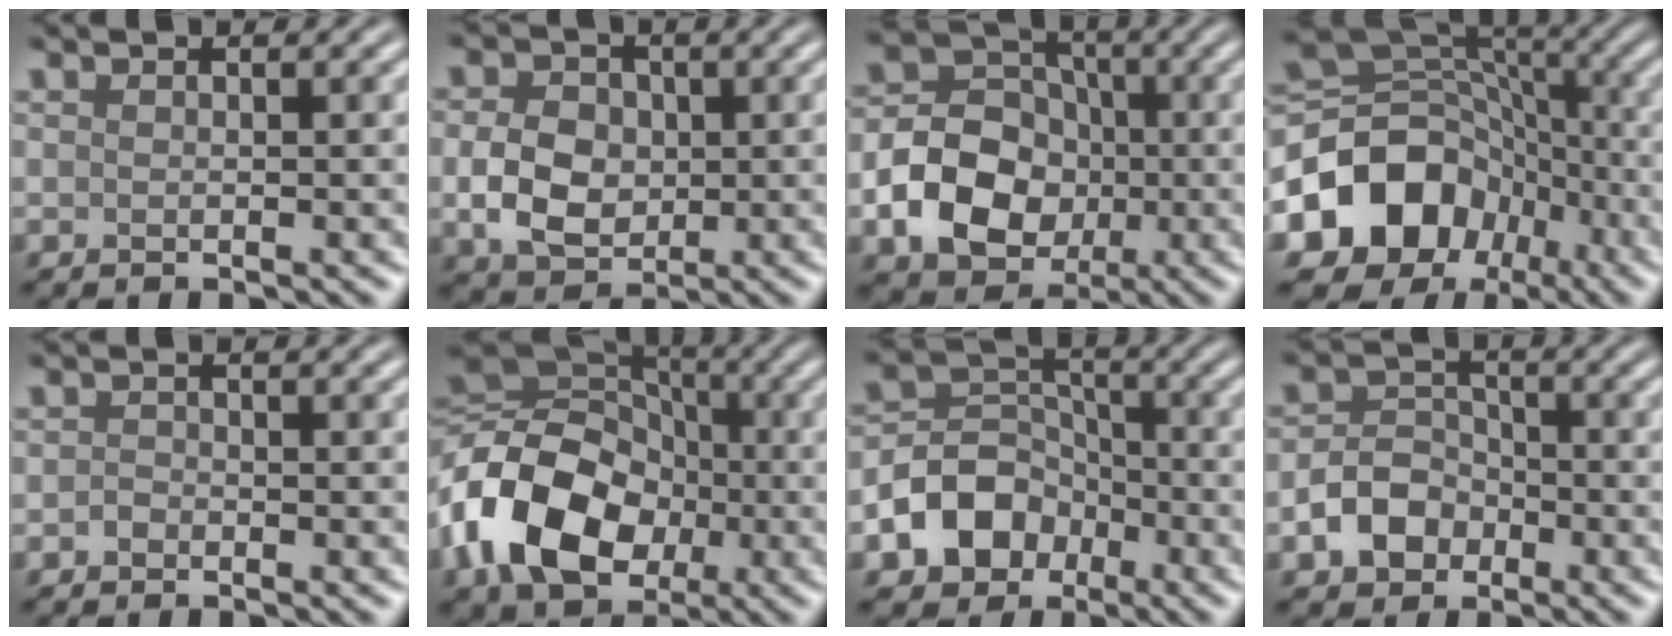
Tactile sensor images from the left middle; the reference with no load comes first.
{"total": 5.1, "force": [-0.3, 4.0, 3.1], "torque": [-0.060, 0.002, -0.009]}
{"total": 8.3, "force": [-2.1, 6.5, 4.6], "torque": [-0.069, -0.003, -0.051]}
{"total": 11.7, "force": [-4.0, 9.6, 5.4], "torque": [-0.118, -0.003, -0.081]}
{"total": 0.7, "force": [-0.4, 0.5, 0.2], "torque": [-0.003, -0.001, -0.009]}
{"total": 14.3, "force": [-3.6, 10.5, 9.0], "torque": [-0.200, -0.011, -0.077]}
{"total": 6.5, "force": [-3.1, 5.1, 2.8], "torque": [-0.032, 0.006, -0.069]}
{"total": 4.0, "force": [-1.8, 3.0, 1.9], "torque": [-0.034, 0.003, -0.035]}